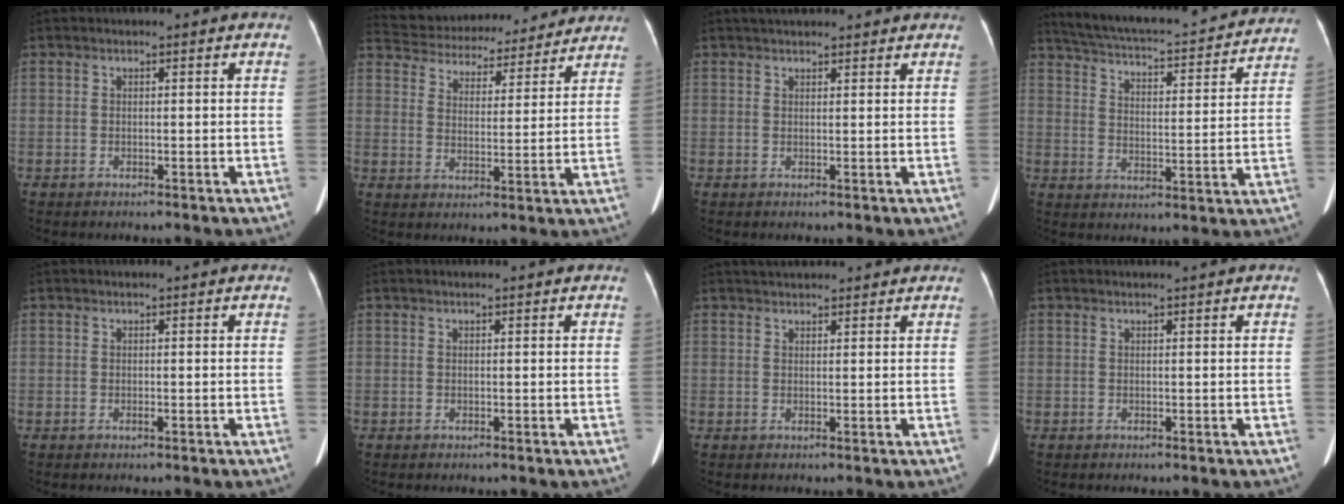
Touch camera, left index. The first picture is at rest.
{"total": 19.8, "force": [18.2, 5.6, 5.4], "torque": [-0.106, 0.028, 0.253]}
{"total": 6.6, "force": [5.9, 1.6, 2.5], "torque": [-0.037, 0.033, 0.080]}
{"total": 23.1, "force": [21.2, 3.7, 8.3], "torque": [-0.143, -0.016, 0.277]}
{"total": 0.6, "force": [0.3, 0.0, 0.5], "torque": [-0.010, 0.009, 0.004]}
{"total": 2.0, "force": [1.8, 0.2, 0.8], "torque": [-0.010, 0.019, 0.023]}
{"total": 7.2, "force": [6.7, 1.8, 2.1], "torque": [-0.030, 0.029, 0.086]}
{"total": 1.5, "force": [1.4, -0.4, 0.5], "torque": [-0.007, 0.006, 0.026]}